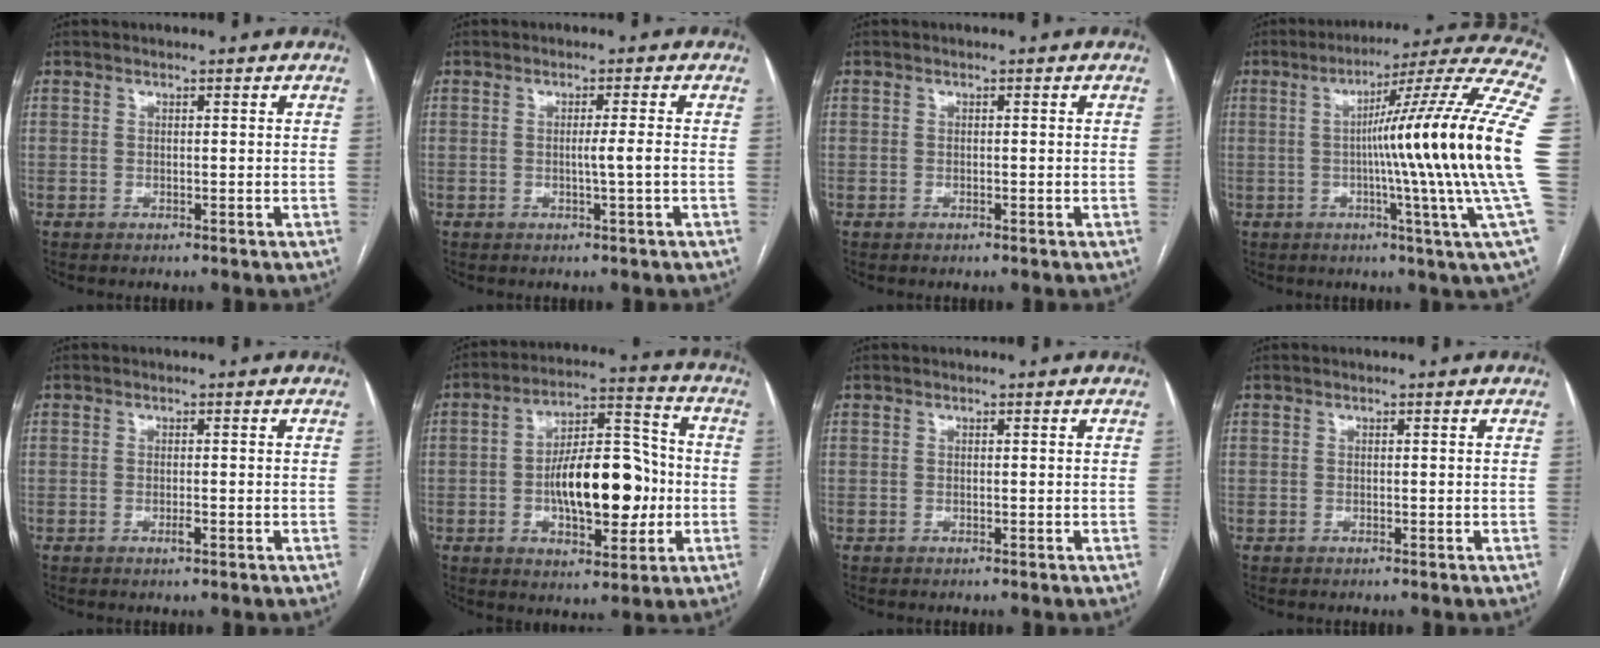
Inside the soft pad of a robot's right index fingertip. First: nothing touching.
{"total": 2.0, "force": [-0.3, -0.8, 1.8], "torque": [-0.029, -0.001, -0.007]}
{"total": 0.0}
{"total": 22.4, "force": [-0.6, -3.5, 22.1], "torque": [-0.261, -0.001, -0.032]}
{"total": 1.0, "force": [-0.4, 0.1, 0.9], "torque": [-0.020, -0.002, -0.006]}
{"total": 14.7, "force": [-2.0, 6.0, 13.3], "torque": [-0.219, 0.024, -0.028]}
{"total": 0.0}
{"total": 0.0}